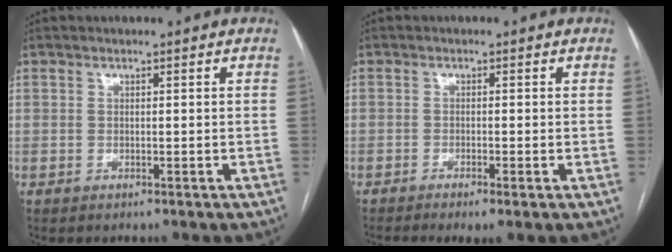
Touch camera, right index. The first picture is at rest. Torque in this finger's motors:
{"motor_torque": [0.53, -0.60, 0.09, 0.02]}